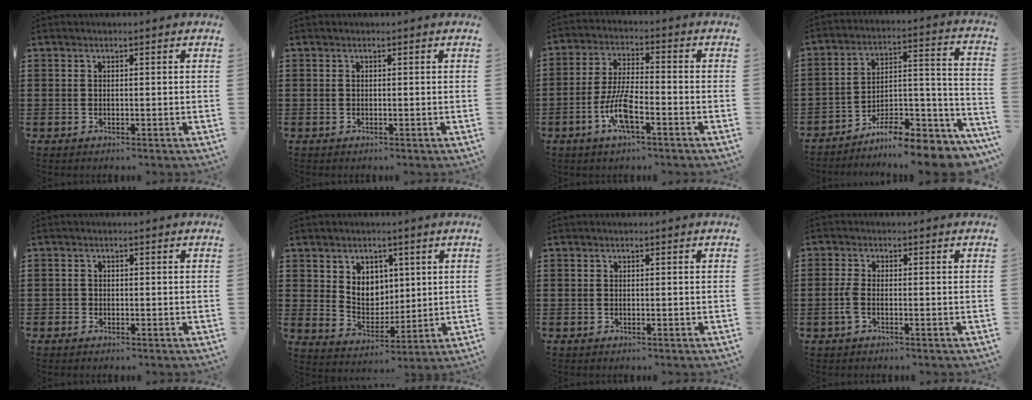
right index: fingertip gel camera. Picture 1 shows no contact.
{"total": 0.0}
{"total": 7.3, "force": [-3.3, 1.9, 6.3], "torque": [-0.141, -0.008, -0.066]}
{"total": 8.5, "force": [-7.5, 1.7, 3.7], "torque": [-0.042, 0.019, -0.142]}
{"total": 0.7, "force": [-0.4, 0.6, 0.0], "torque": [-0.002, 0.003, -0.010]}
{"total": 5.5, "force": [2.6, 4.6, 1.5], "torque": [-0.036, 0.001, 0.043]}
{"total": 0.0}
{"total": 2.4, "force": [-0.8, 0.7, 2.1], "torque": [-0.053, -0.005, -0.019]}